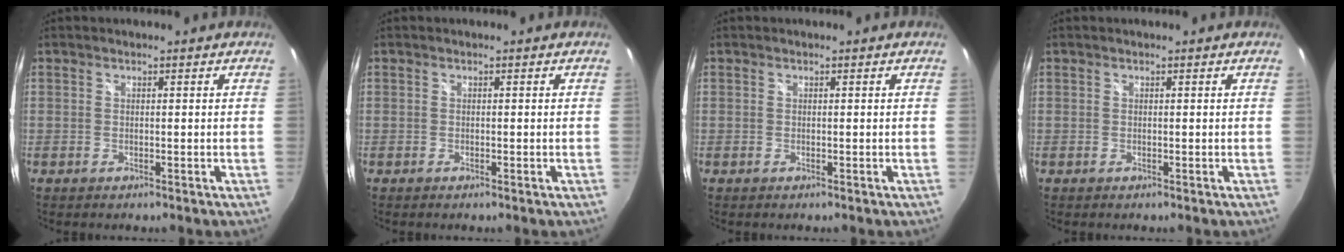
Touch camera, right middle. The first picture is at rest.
{"total": 0.0}
{"total": 0.0}
{"total": 0.0}